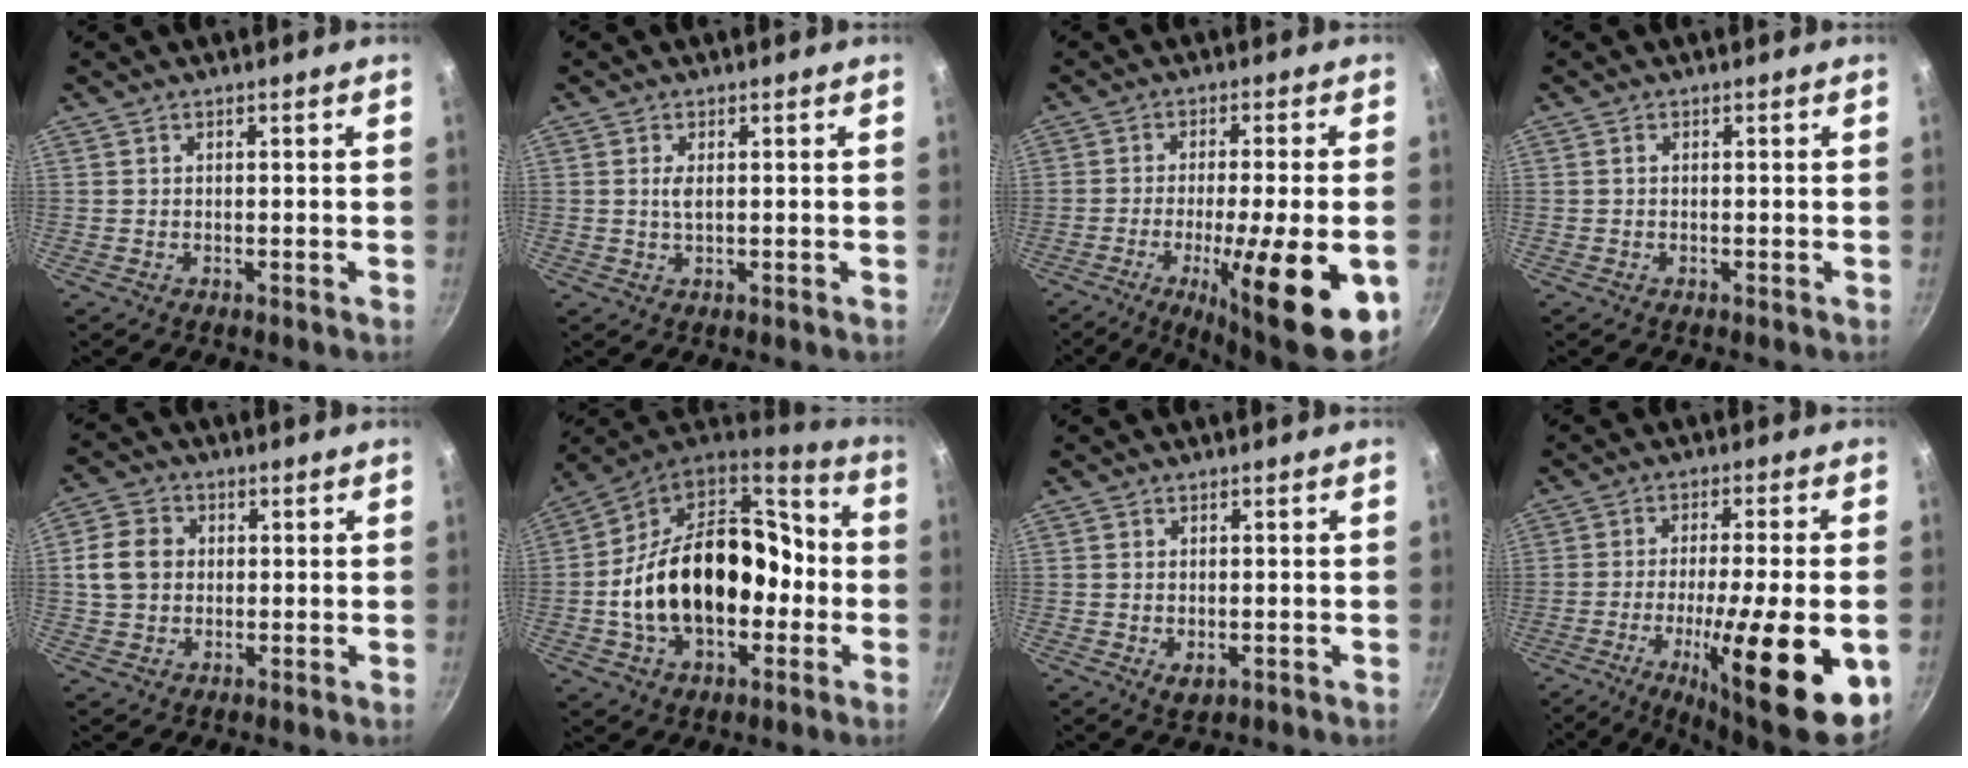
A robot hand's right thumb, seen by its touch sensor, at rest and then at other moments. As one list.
[{"total": 1.9, "force": [0.3, 0.8, 1.7], "torque": [-0.036, 0.000, 0.008]}, {"total": 19.0, "force": [-6.4, 4.1, 17.4], "torque": [-0.243, 0.004, -0.089]}, {"total": 0.5, "force": [0.0, 0.2, 0.5], "torque": [-0.012, 0.003, 0.000]}, {"total": 7.7, "force": [0.8, 6.5, 4.1], "torque": [-0.056, 0.006, 0.004]}, {"total": 25.6, "force": [-3.1, 17.0, 18.9], "torque": [-0.294, 0.066, -0.051]}, {"total": 2.8, "force": [-0.4, 1.7, 2.1], "torque": [-0.033, -0.009, -0.003]}, {"total": 20.9, "force": [-6.5, 4.6, 19.3], "torque": [-0.277, 0.008, -0.094]}]